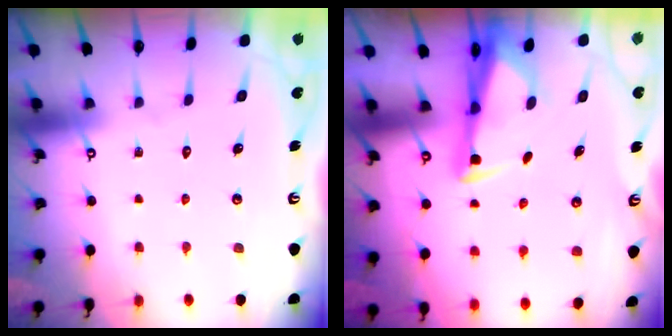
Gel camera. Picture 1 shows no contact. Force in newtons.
{"total": 3.1, "press": 2.9, "slide": 1.0}